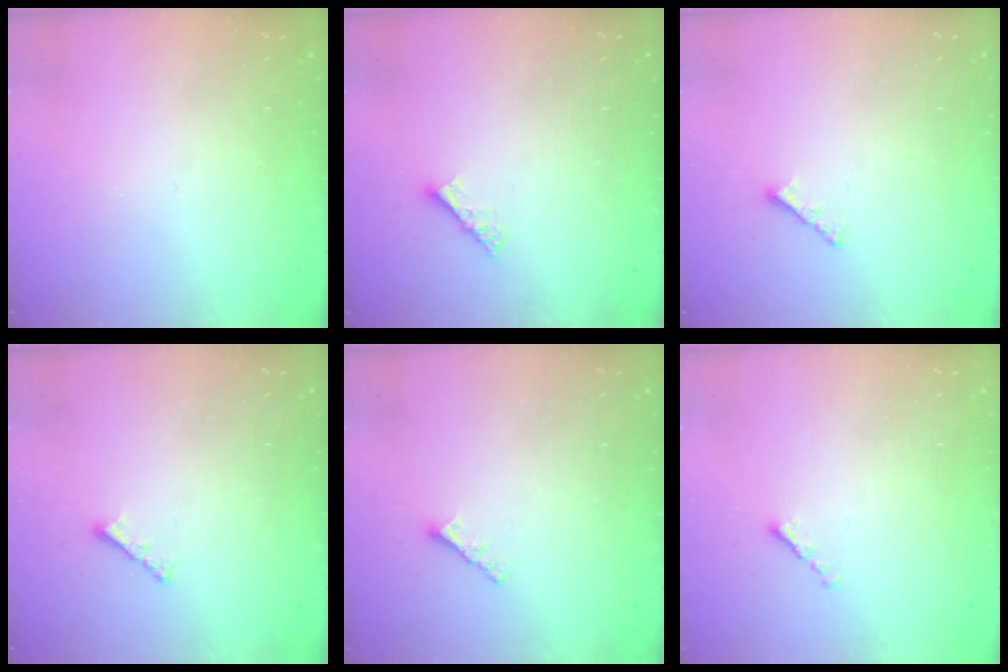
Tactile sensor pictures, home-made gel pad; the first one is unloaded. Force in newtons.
{"total": 4.7, "press": 4.7, "slide": 0.0}
{"total": 2.2, "press": 2.2, "slide": 0.5}
{"total": 2.2, "press": 2.2, "slide": 0.5}
{"total": 2.3, "press": 2.3, "slide": 0.1}
{"total": 0.0}